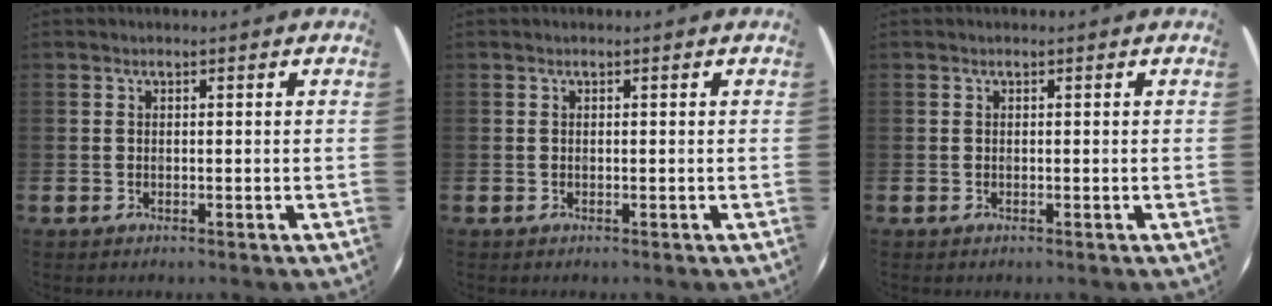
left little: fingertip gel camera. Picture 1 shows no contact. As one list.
[{"total": 0.0}, {"total": 0.0}]